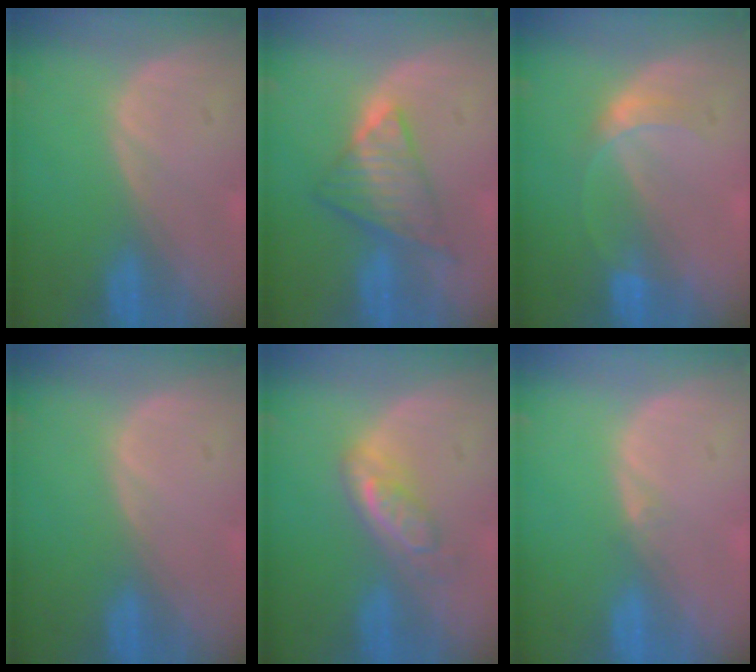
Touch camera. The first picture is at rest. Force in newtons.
{"total": 6.7, "press": 6.4, "slide": 1.9}
{"total": 2.9, "press": 2.9, "slide": 0.1}
{"total": 0.0}
{"total": 5.0, "press": 4.6, "slide": 2.0}
{"total": 0.6, "press": 0.5, "slide": 0.4}